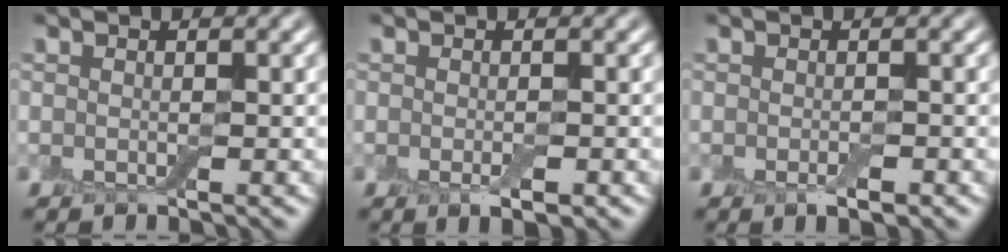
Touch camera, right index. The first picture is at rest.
{"total": 1.2, "force": [-0.5, 0.3, 1.1], "torque": [-0.016, -0.006, -0.005]}
{"total": 1.1, "force": [-0.6, 0.3, 0.9], "torque": [-0.013, -0.005, -0.008]}